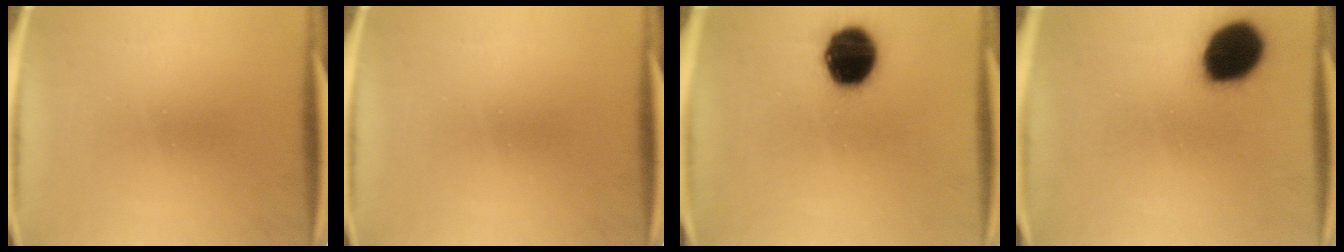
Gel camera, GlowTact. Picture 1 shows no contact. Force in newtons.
{"total": 0.0}
{"total": 15.9}
{"total": 16.3}